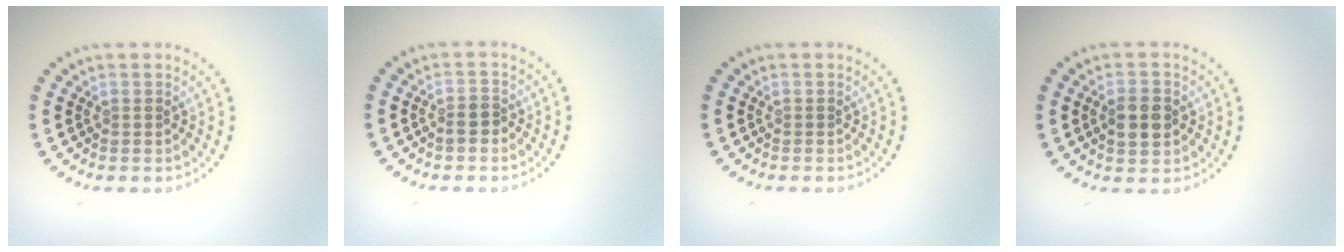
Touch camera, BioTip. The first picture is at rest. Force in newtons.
{"total": 1.6, "press": 1.4, "slide": 0.7}
{"total": 0.0}
{"total": 3.3, "press": 3.3, "slide": 0.3}